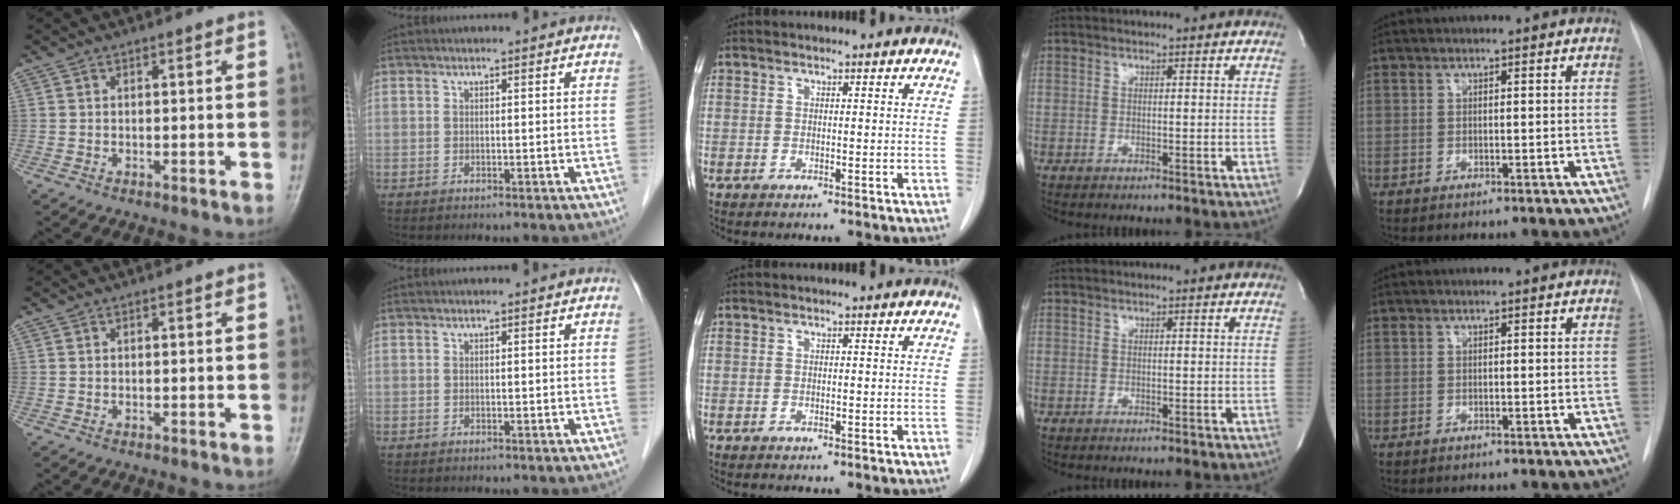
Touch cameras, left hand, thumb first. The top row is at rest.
{}